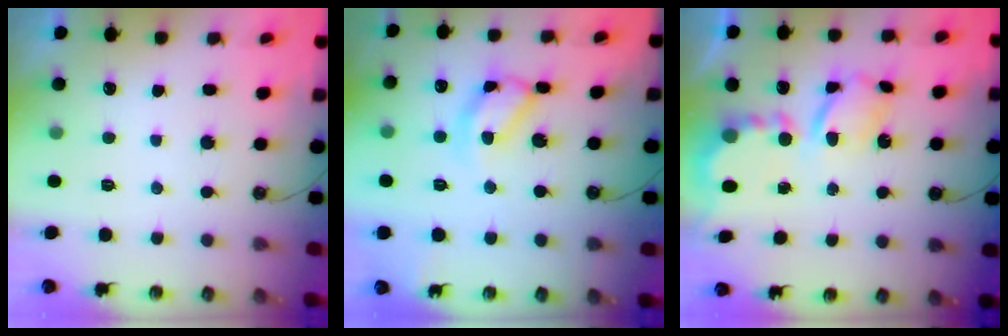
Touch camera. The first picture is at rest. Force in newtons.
{"total": 11.8, "press": 11.8, "slide": 0.8}
{"total": 8.1, "press": 8.1, "slide": 0.2}